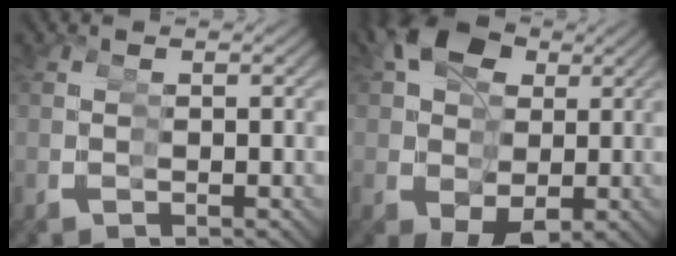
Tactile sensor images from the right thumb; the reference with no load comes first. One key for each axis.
{"total": 11.3, "fx": 1.0, "fy": 8.6, "fz": 7.3, "tx": -0.126, "ty": -0.038, "tz": 0.030}